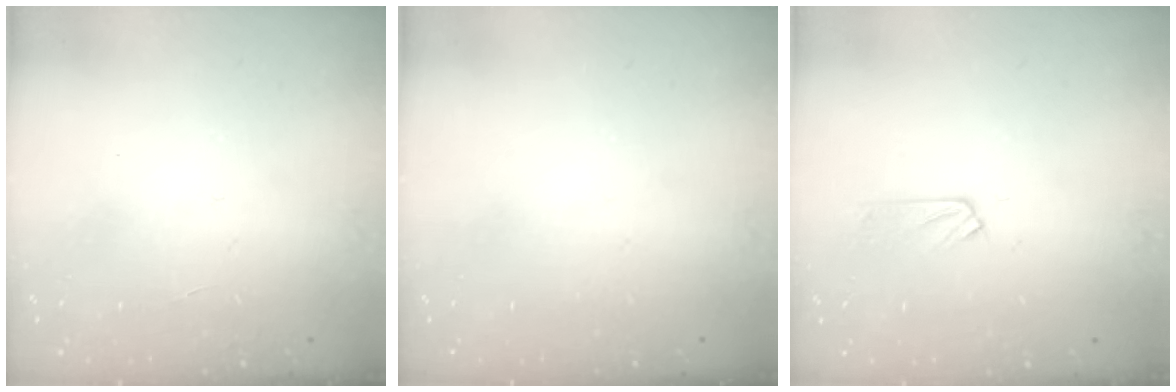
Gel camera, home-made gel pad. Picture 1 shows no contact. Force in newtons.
{"total": 0.0}
{"total": 4.5, "press": 4.4, "slide": 0.6}